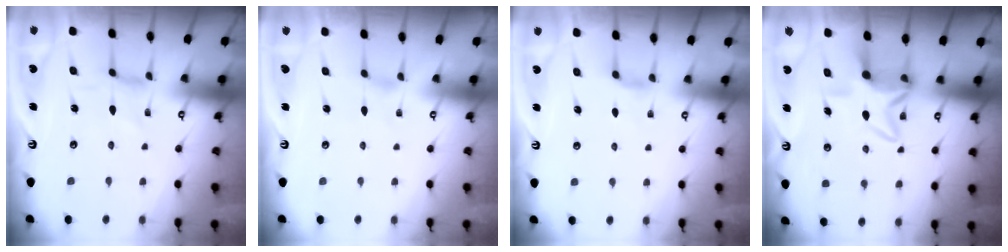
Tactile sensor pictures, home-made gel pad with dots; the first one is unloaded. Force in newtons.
{"total": 0.0}
{"total": 1.9, "press": 1.9, "slide": 0.4}
{"total": 7.8, "press": 7.7, "slide": 1.2}